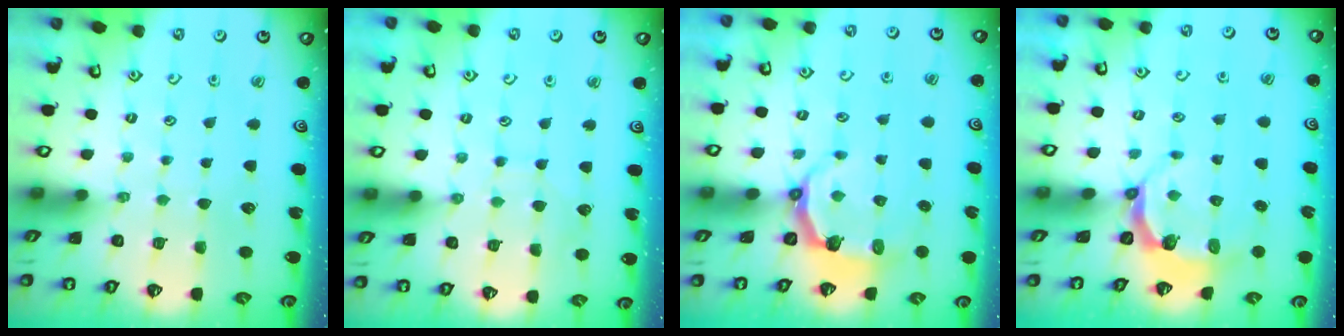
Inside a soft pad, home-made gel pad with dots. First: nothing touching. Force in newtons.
{"total": 5.8, "press": 5.8, "slide": 0.6}
{"total": 4.5, "press": 2.9, "slide": 3.4}
{"total": 4.7, "press": 3.7, "slide": 2.8}